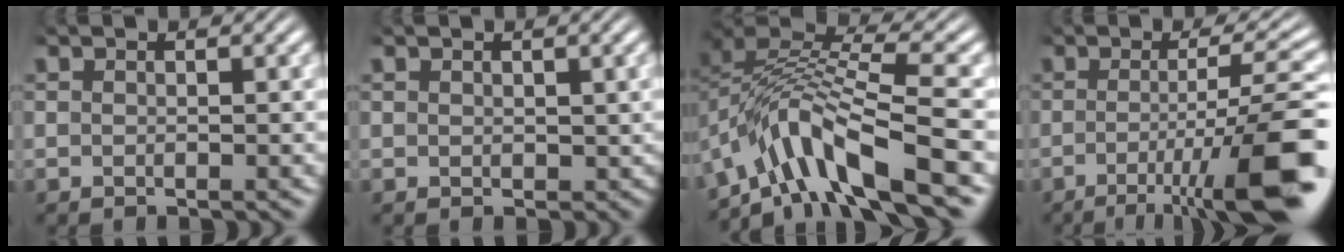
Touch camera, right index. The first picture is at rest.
{"total": 0.6, "force": [0.0, 0.6, 0.1], "torque": [-0.004, -0.013, 0.010]}
{"total": 8.8, "force": [-2.8, 5.1, 6.6], "torque": [-0.143, -0.024, -0.038]}
{"total": 10.7, "force": [-5.1, 2.5, 9.0], "torque": [-0.124, -0.021, -0.061]}